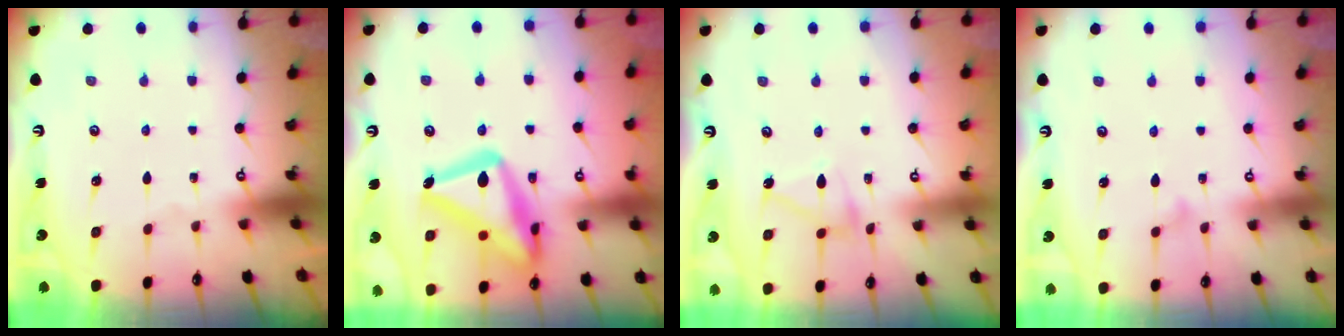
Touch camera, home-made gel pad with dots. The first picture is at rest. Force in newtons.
{"total": 25.1, "press": 25.0, "slide": 1.6}
{"total": 10.2, "press": 10.1, "slide": 0.6}
{"total": 7.6, "press": 7.6, "slide": 0.5}